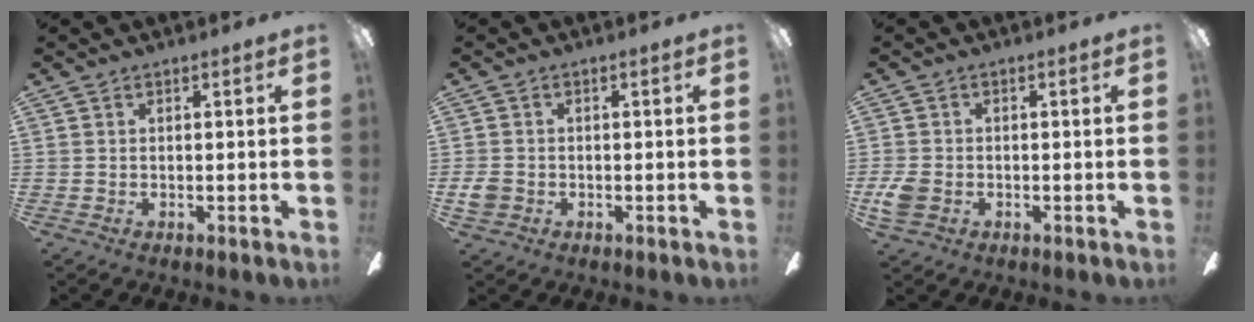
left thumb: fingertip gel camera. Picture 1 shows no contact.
{"total": 2.8, "force": [-0.7, 2.4, 1.4], "torque": [-0.029, 0.005, -0.015]}
{"total": 4.5, "force": [-1.3, 3.2, 2.8], "torque": [-0.063, 0.006, -0.026]}